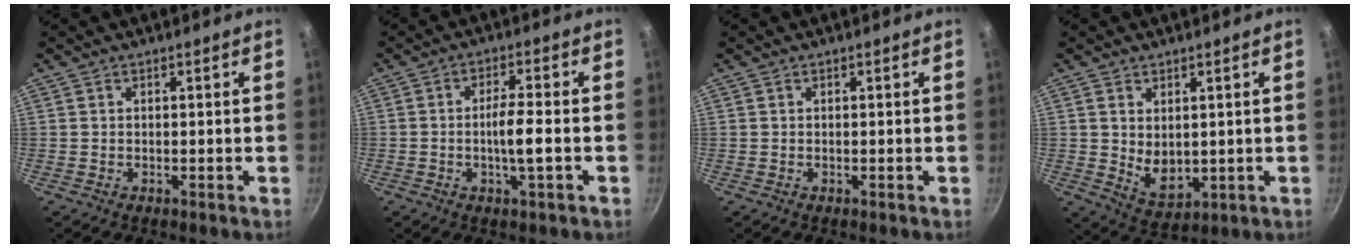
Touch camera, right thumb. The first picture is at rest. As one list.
[{"total": 5.5, "force": [-1.3, 1.1, 5.2], "torque": [-0.096, 0.015, -0.026]}, {"total": 0.0}, {"total": 6.5, "force": [1.1, 4.3, 4.7], "torque": [-0.068, -0.022, 0.033]}]